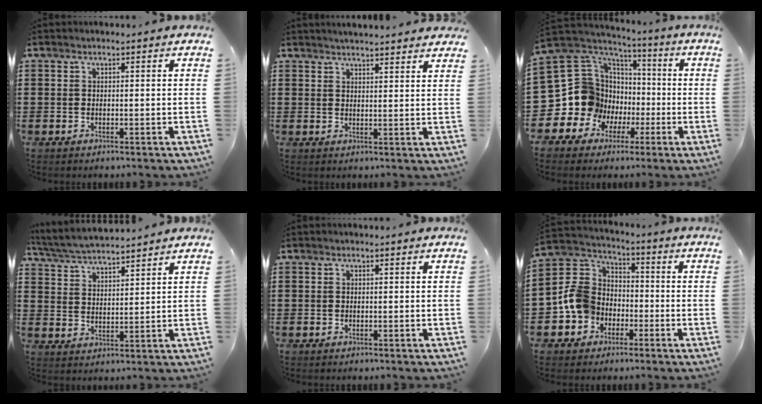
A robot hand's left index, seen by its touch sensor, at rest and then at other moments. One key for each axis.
{"total": 2.8, "fx": 2.7, "fy": -0.4, "fz": 0.2, "tx": -0.012, "ty": -0.009, "tz": 0.051}
{"total": 12.1, "fx": -0.7, "fy": 11.8, "fz": 2.5, "tx": -0.120, "ty": -0.037, "tz": 0.010}
{"total": 4.8, "fx": 4.7, "fy": 0.2, "fz": 1.0, "tx": -0.039, "ty": -0.021, "tz": 0.083}
{"total": 0.0}
{"total": 9.3, "fx": -2.8, "fy": 8.2, "fz": 3.5, "tx": -0.117, "ty": 0.016, "tz": -0.058}